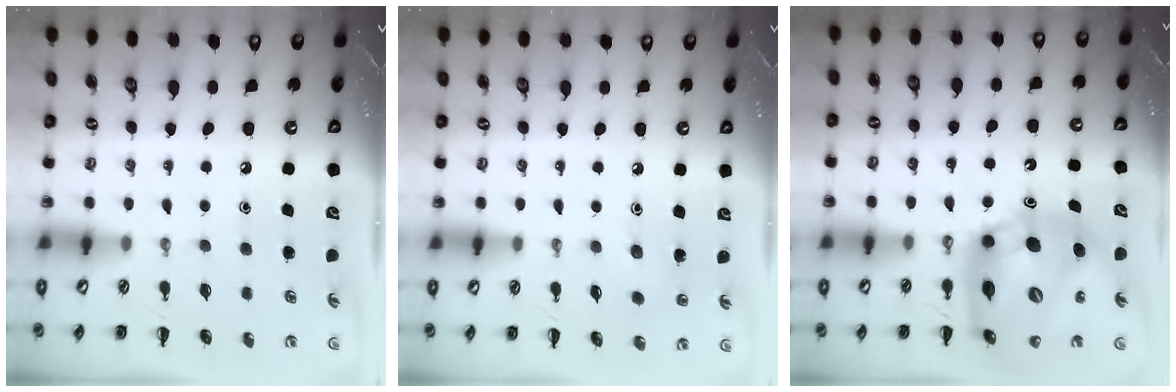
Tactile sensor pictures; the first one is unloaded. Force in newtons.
{"total": 2.1, "press": 2.0, "slide": 0.8}
{"total": 15.1, "press": 14.6, "slide": 3.9}